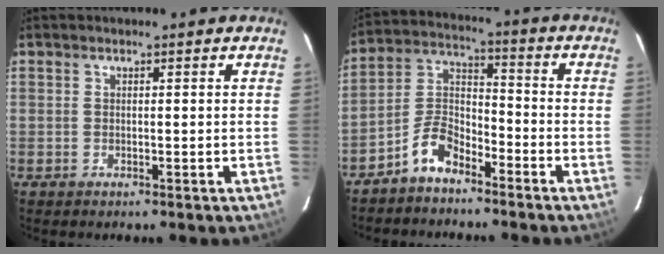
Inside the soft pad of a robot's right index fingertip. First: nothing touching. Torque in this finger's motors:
{"motor_torque": [0.65, -0.61, 0.01, -0.01]}